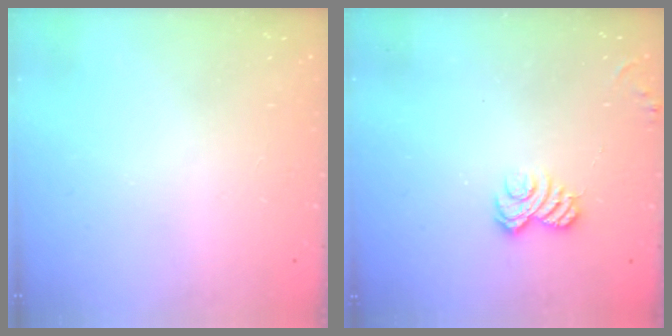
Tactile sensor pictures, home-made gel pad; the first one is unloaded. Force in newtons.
{"total": 4.7, "press": 4.5, "slide": 1.3}